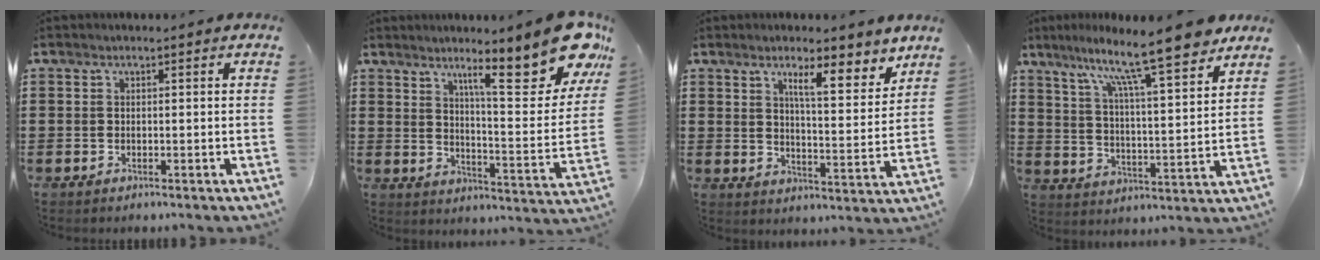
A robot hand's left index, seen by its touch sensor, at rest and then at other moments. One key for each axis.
{"total": 16.1, "fx": 10.4, "fy": 2.8, "fz": 11.9, "tx": -0.189, "ty": -0.049, "tz": 0.159}
{"total": 7.2, "fx": 5.3, "fy": 1.2, "fz": 4.8, "tx": -0.077, "ty": -0.028, "tz": 0.083}
{"total": 12.7, "fx": 10.1, "fy": 0.5, "fz": 7.7, "tx": -0.153, "ty": -0.061, "tz": 0.163}